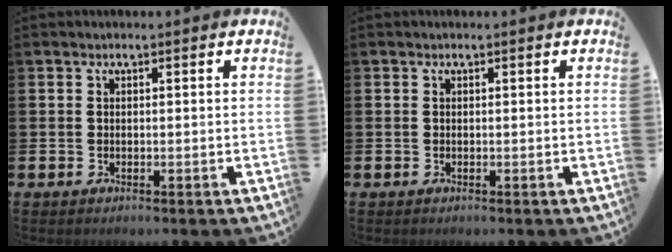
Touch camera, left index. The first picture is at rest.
{"total": 0.0}